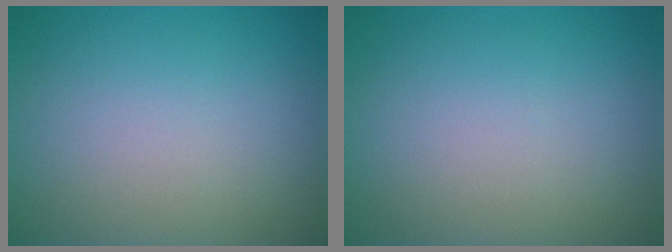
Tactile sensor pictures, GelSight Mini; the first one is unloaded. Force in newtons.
{"total": 0.0}